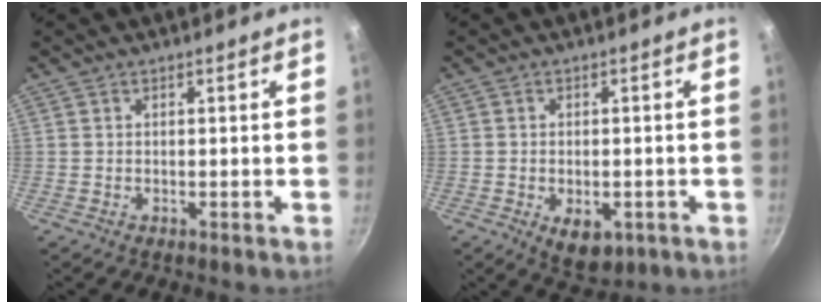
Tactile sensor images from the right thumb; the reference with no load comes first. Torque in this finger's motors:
{"motor_torque": [-0.14, 0.27, 0.09, 0.28, -0.02]}